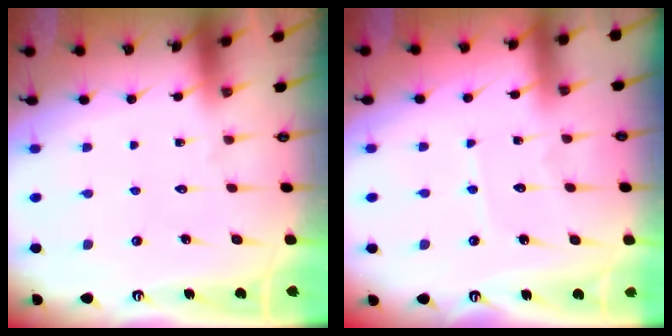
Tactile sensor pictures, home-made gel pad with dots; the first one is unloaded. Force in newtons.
{"total": 3.2, "press": 3.2, "slide": 0.3}